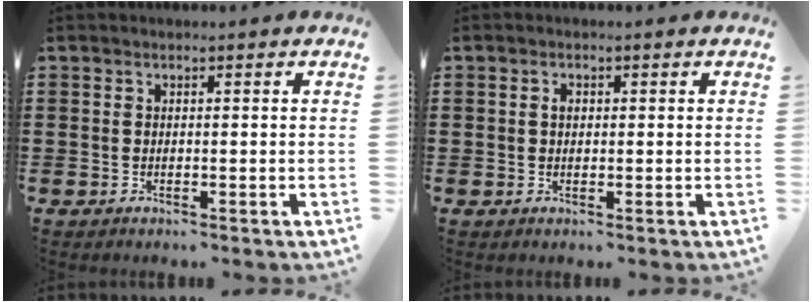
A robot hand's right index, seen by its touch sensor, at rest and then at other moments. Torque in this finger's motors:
{"motor_torque": [0.07, 0.24, 0.15, 0.04]}